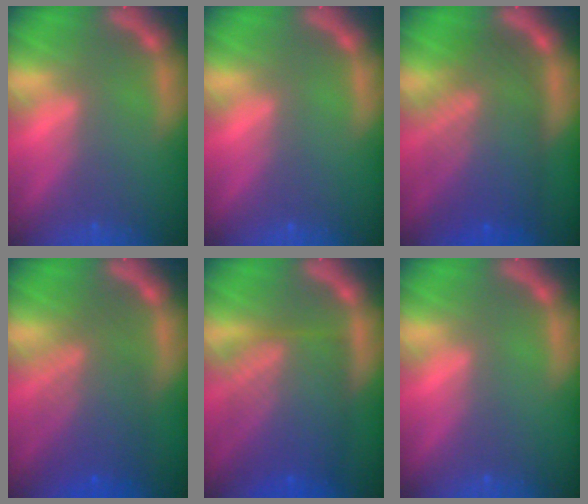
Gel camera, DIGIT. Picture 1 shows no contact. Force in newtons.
{"total": 0.0}
{"total": 9.6}
{"total": 7.1}
{"total": 9.5}
{"total": 0.0}